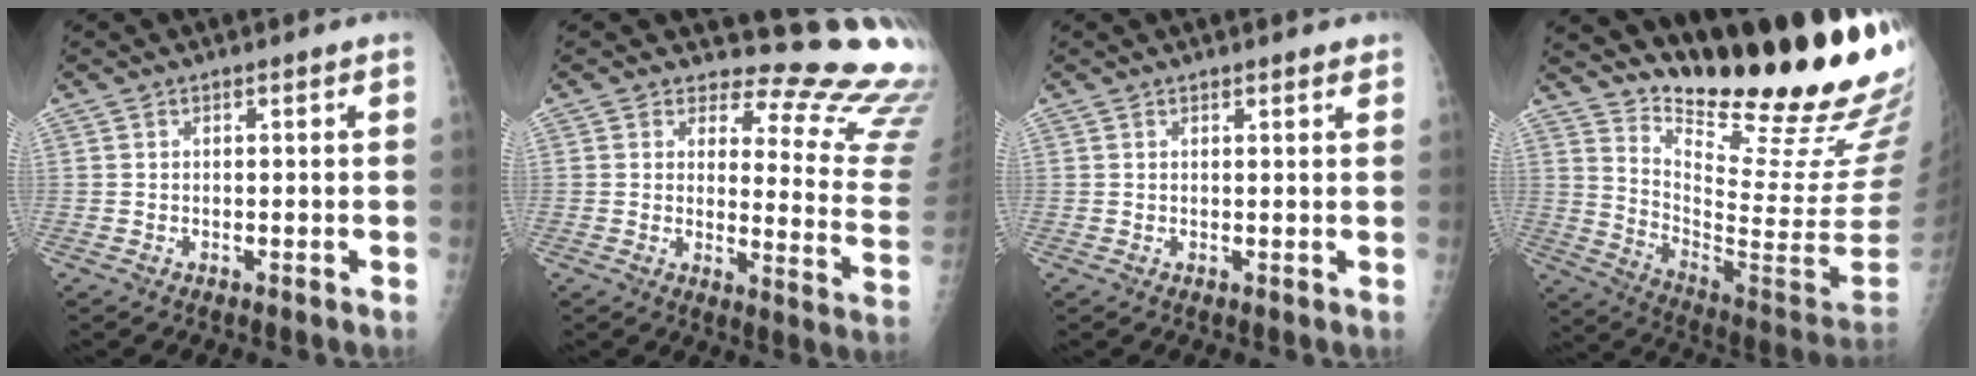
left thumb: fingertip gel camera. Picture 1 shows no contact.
{"total": 18.7, "force": [17.4, 4.5, 5.1], "torque": [-0.012, -0.188, 0.175]}
{"total": 1.7, "force": [1.4, 0.4, 0.9], "torque": [-0.006, -0.002, 0.017]}
{"total": 28.2, "force": [22.3, 4.8, 16.6], "torque": [-0.224, -0.173, 0.327]}